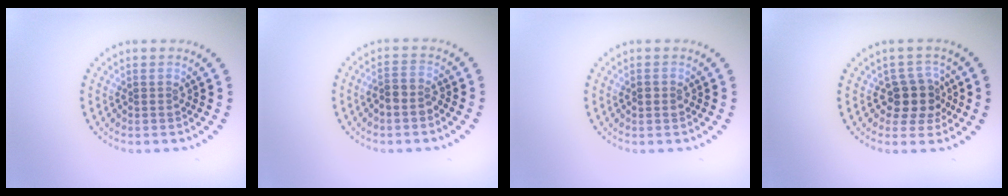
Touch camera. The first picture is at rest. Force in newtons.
{"total": 2.1, "press": 1.8, "slide": 1.1}
{"total": 1.3, "press": 1.3, "slide": 0.1}
{"total": 3.1, "press": 2.6, "slide": 1.7}